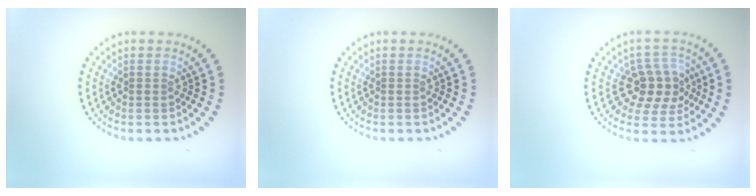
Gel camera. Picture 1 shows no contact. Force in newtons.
{"total": 0.0}
{"total": 3.9, "press": 3.6, "slide": 1.5}